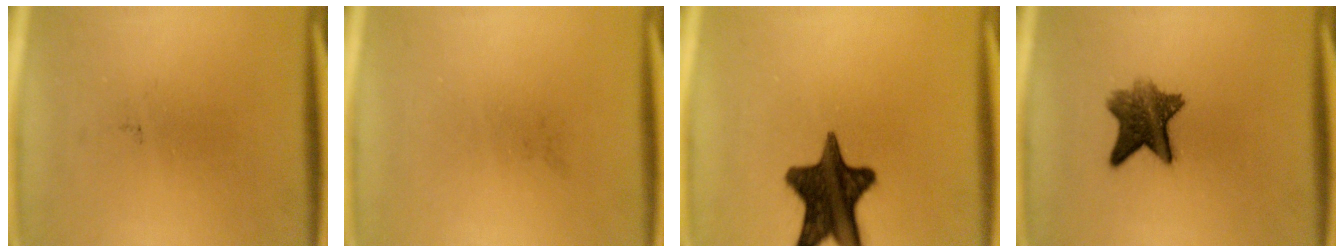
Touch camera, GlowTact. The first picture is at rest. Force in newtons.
{"total": 0.0}
{"total": 15.1}
{"total": 7.5}